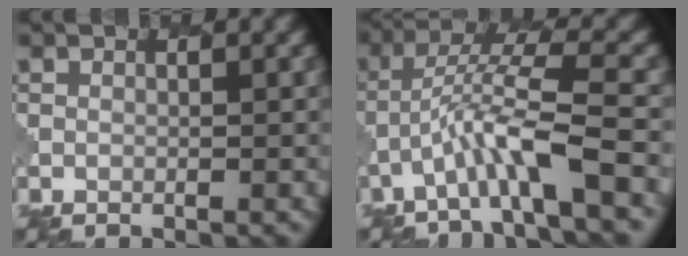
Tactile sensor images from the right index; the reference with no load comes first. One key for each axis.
{"total": 5.8, "fx": -2.5, "fy": 0.7, "fz": 5.1, "tx": -0.104, "ty": 0.013, "tz": -0.050}